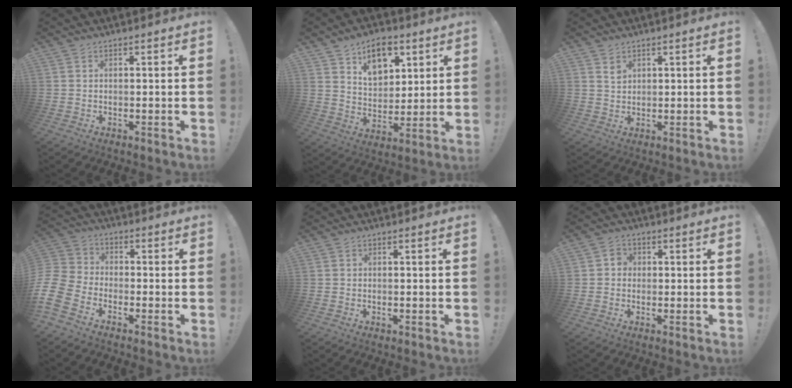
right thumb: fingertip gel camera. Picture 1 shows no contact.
{"total": 11.9, "force": [7.0, 7.7, 5.8], "torque": [-0.084, -0.036, 0.132]}
{"total": 2.5, "force": [1.8, 1.8, 0.5], "torque": [0.009, -0.018, 0.029]}
{"total": 10.4, "force": [-6.5, 6.6, 4.7], "torque": [-0.122, 0.034, -0.123]}
{"total": 0.6, "force": [-0.5, 0.2, 0.1], "torque": [-0.009, 0.003, -0.008]}
{"total": 2.9, "force": [-0.6, 2.6, 1.2], "torque": [-0.016, 0.008, -0.012]}